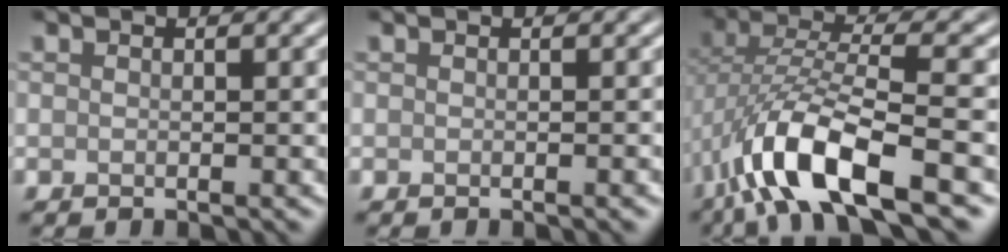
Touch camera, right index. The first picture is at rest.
{"total": 1.2, "force": [-0.3, 0.4, 1.1], "torque": [-0.005, 0.002, -0.006]}
{"total": 10.2, "force": [-5.3, 2.9, 8.2], "torque": [-0.164, 0.005, -0.101]}